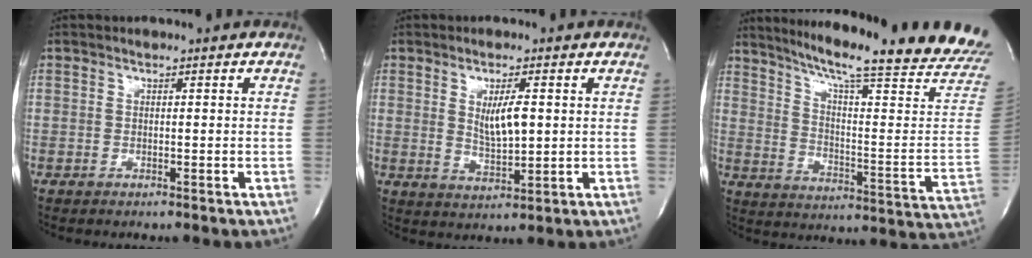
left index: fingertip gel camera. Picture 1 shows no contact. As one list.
[{"total": 5.4, "force": [1.2, 1.4, 5.0], "torque": [-0.091, -0.004, 0.027]}, {"total": 25.8, "force": [21.9, -0.3, 13.6], "torque": [-0.214, -0.092, 0.281]}]